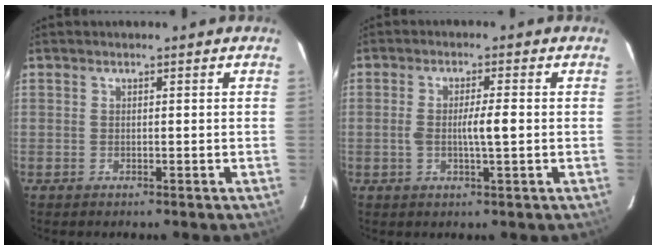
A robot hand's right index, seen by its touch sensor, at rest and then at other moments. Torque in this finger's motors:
{"motor_torque": [0.07, 0.01, 0.11, 0.04]}